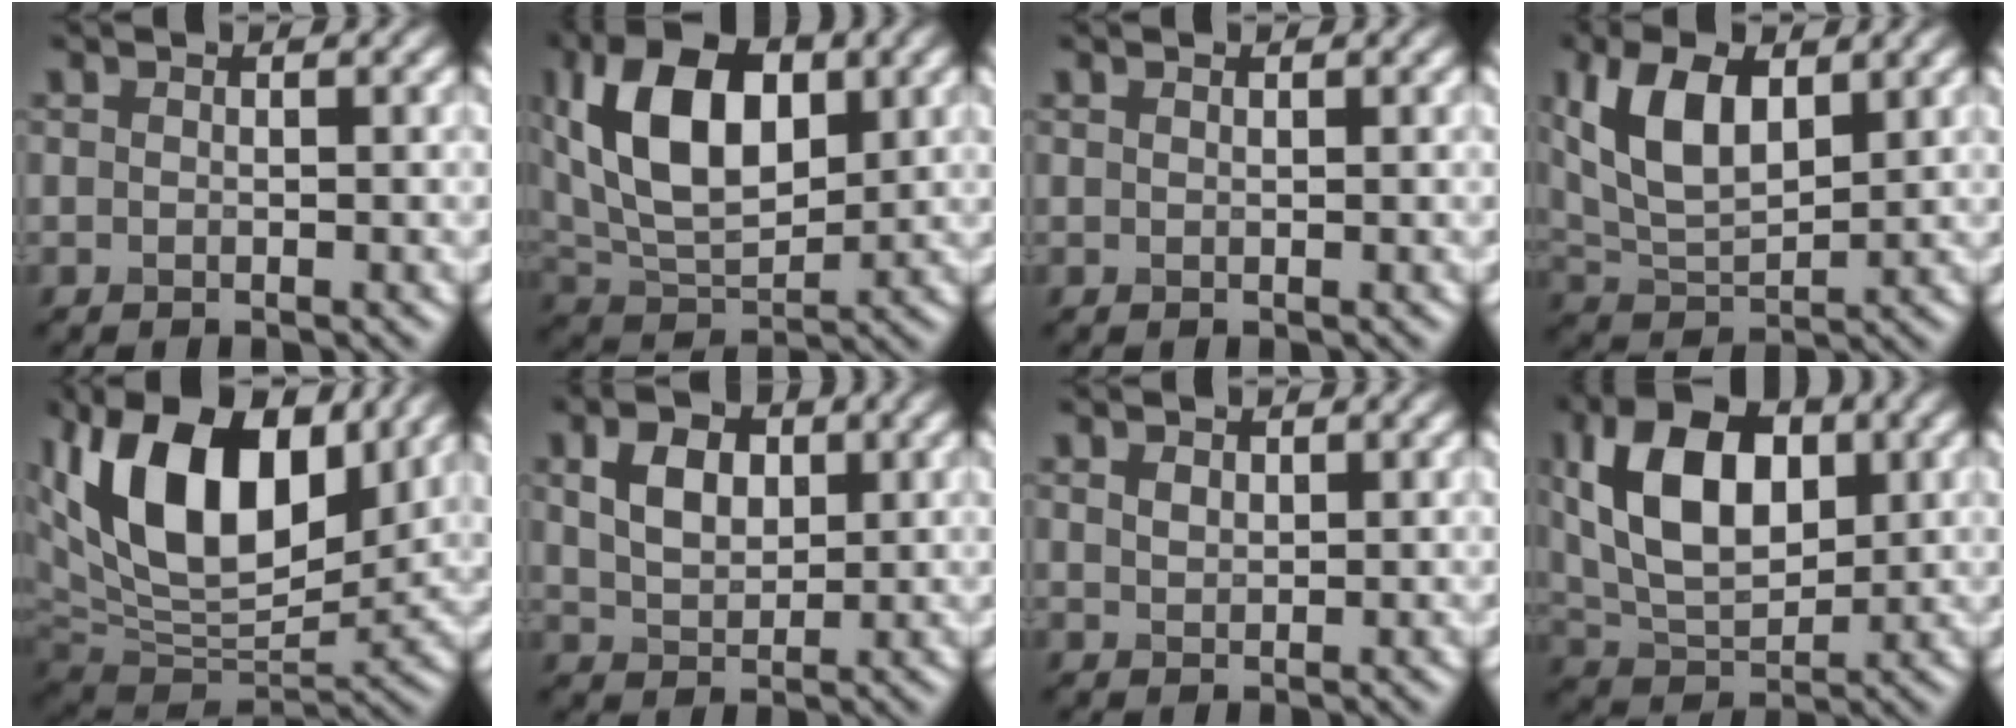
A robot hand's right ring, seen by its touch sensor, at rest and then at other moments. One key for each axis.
{"total": 12.3, "fx": 3.4, "fy": 6.9, "fz": 9.6, "tx": -0.178, "ty": 0.018, "tz": 0.054}
{"total": 0.0}
{"total": 8.0, "fx": 2.9, "fy": 4.1, "fz": 6.2, "tx": -0.135, "ty": 0.007, "tz": 0.053}
{"total": 15.3, "fx": 5.6, "fy": 8.5, "fz": 11.5, "tx": -0.202, "ty": 0.021, "tz": 0.090}
{"total": 4.4, "fx": 1.5, "fy": 2.8, "fz": 3.1, "tx": -0.061, "ty": 0.005, "tz": 0.026}
{"total": 1.2, "fx": 0.6, "fy": 0.8, "fz": 0.6, "tx": -0.012, "ty": 0.000, "tz": 0.013}
{"total": 10.8, "fx": 2.8, "fy": 6.2, "fz": 8.4, "tx": -0.159, "ty": 0.014, "tz": 0.042}